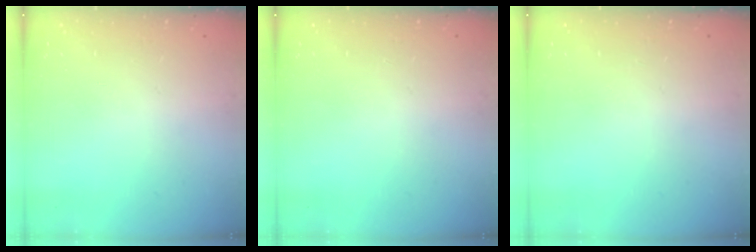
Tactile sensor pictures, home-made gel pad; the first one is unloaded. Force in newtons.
{"total": 0.0}
{"total": 0.0}